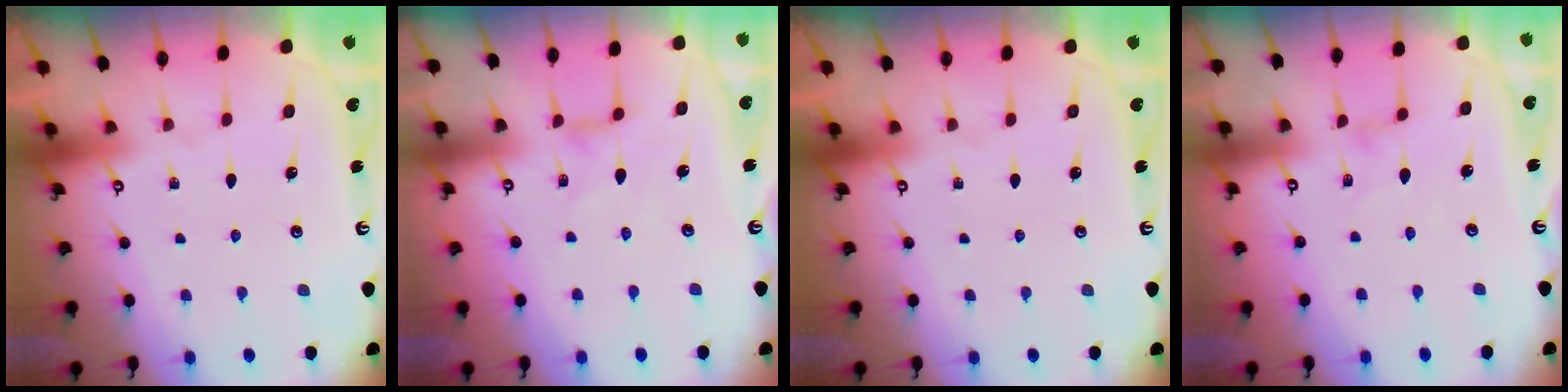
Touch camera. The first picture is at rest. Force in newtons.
{"total": 2.5, "press": 2.5, "slide": 0.5}
{"total": 0.0}
{"total": 0.8, "press": 0.8, "slide": 0.2}